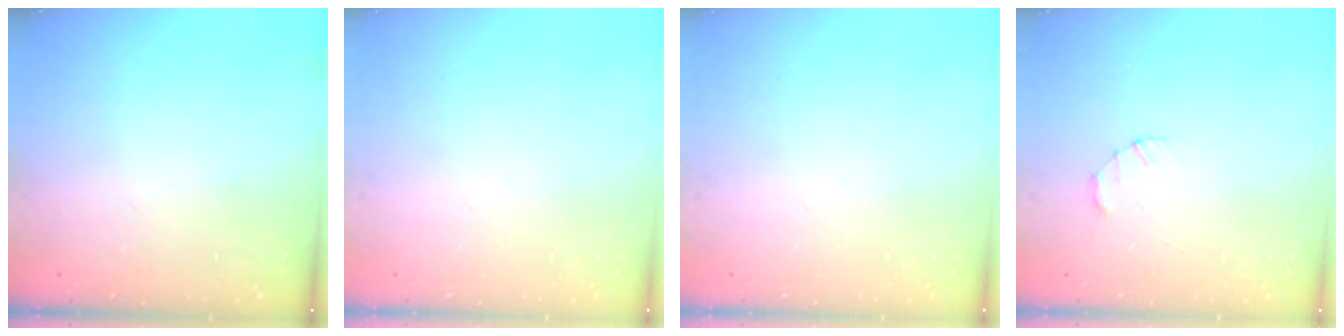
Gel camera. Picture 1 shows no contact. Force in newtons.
{"total": 0.0}
{"total": 0.0}
{"total": 1.5, "press": 1.5, "slide": 0.3}